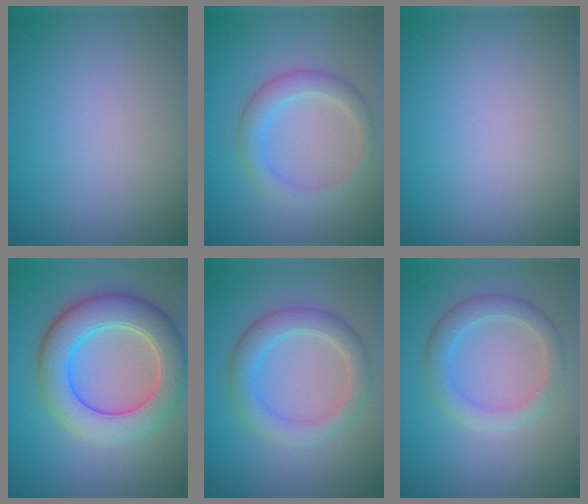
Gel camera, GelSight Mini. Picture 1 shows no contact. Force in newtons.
{"total": 3.0, "press": 3.0, "slide": 0.2}
{"total": 0.0}
{"total": 7.8, "press": 7.8, "slide": 0.3}
{"total": 3.8, "press": 3.8, "slide": 0.2}
{"total": 3.0, "press": 2.9, "slide": 0.3}